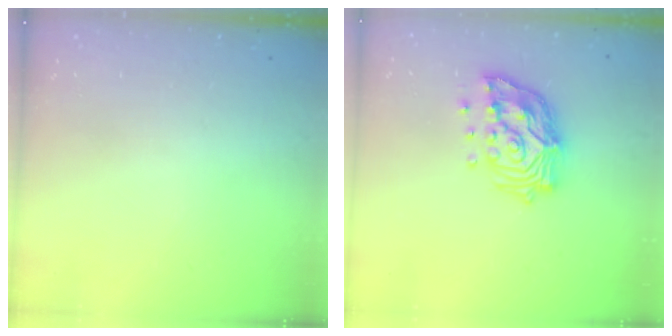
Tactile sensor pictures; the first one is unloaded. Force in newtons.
{"total": 16.1, "press": 16.0, "slide": 1.8}